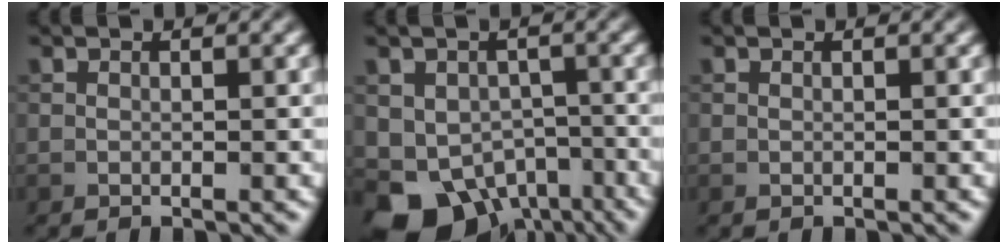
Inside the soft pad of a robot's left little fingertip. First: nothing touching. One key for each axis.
{"total": 8.5, "fx": -4.7, "fy": 6.0, "fz": 3.8, "tx": -0.053, "ty": -0.021, "tz": -0.073}
{"total": 0.0}